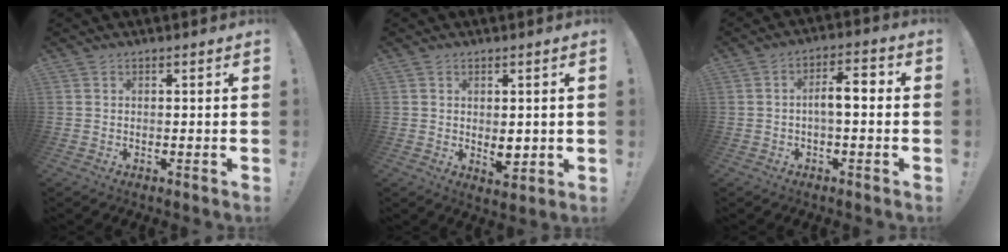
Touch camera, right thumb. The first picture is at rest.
{"total": 4.4, "force": [0.3, 2.9, 3.2], "torque": [-0.030, -0.002, 0.007]}
{"total": 7.2, "force": [-0.4, 2.6, 6.7], "torque": [-0.103, 0.011, -0.012]}